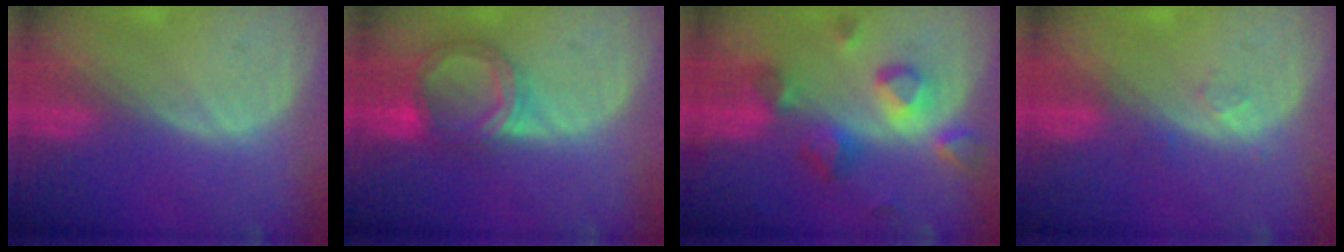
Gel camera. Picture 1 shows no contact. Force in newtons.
{"total": 5.9, "press": 5.9, "slide": 0.8}
{"total": 8.3, "press": 7.8, "slide": 2.8}
{"total": 1.4, "press": 1.3, "slide": 0.6}